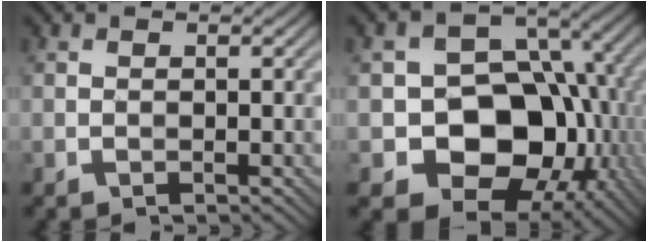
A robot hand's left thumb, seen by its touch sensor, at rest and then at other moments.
{"total": 16.1, "force": [-3.5, 12.3, 9.7], "torque": [-0.133, -0.019, -0.079]}